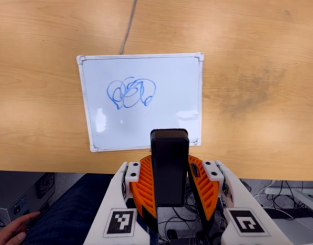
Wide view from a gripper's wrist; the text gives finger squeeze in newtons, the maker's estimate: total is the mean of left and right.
{"total": 6.0, "left": 5.2, "right": 6.7}